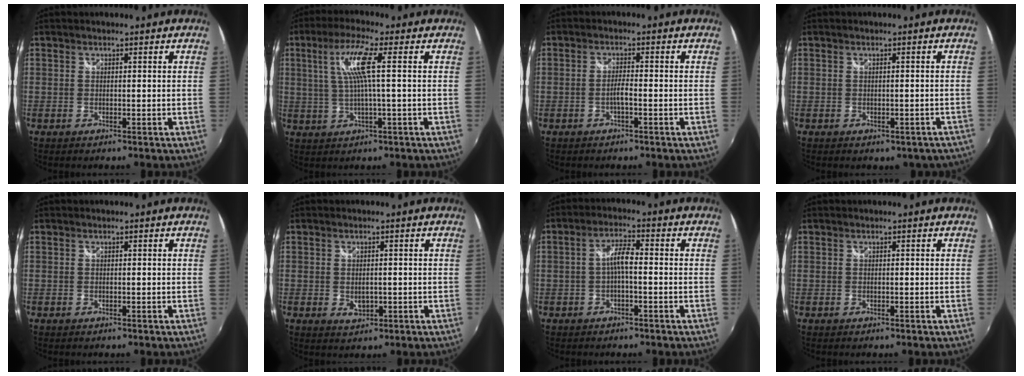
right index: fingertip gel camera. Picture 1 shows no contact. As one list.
[{"total": 7.7, "force": [1.7, -0.2, 7.5], "torque": [-0.144, 0.003, 0.037]}, {"total": 1.8, "force": [-0.9, 0.1, 1.6], "torque": [-0.030, 0.001, -0.018]}, {"total": 3.9, "force": [-2.9, 2.0, 1.6], "torque": [-0.028, -0.005, -0.024]}, {"total": 0.0}, {"total": 2.9, "force": [-0.4, 2.0, 2.0], "torque": [-0.034, -0.004, -0.004]}, {"total": 3.5, "force": [-0.9, 0.7, 3.4], "torque": [-0.067, 0.010, -0.017]}, {"total": 0.0}]